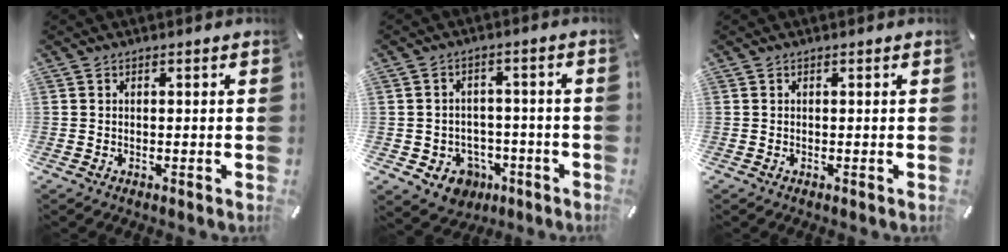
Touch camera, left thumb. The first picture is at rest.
{"total": 6.8, "force": [-2.8, 5.9, 1.9], "torque": [-0.032, 0.022, -0.046]}
{"total": 0.0}